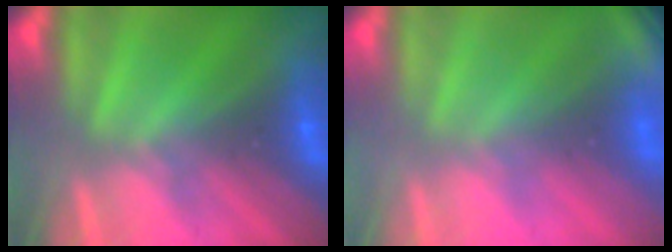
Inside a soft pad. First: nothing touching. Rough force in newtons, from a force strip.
{"total": 2.7}